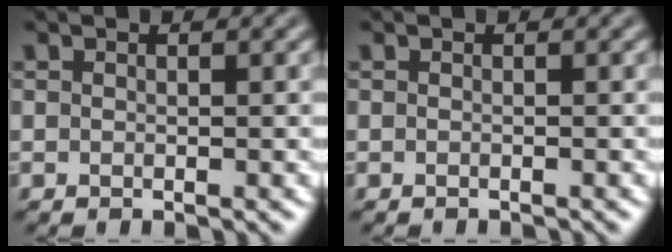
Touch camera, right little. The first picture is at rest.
{"total": 0.7, "force": [-0.7, 0.0, 0.1], "torque": [0.003, 0.000, -0.011]}